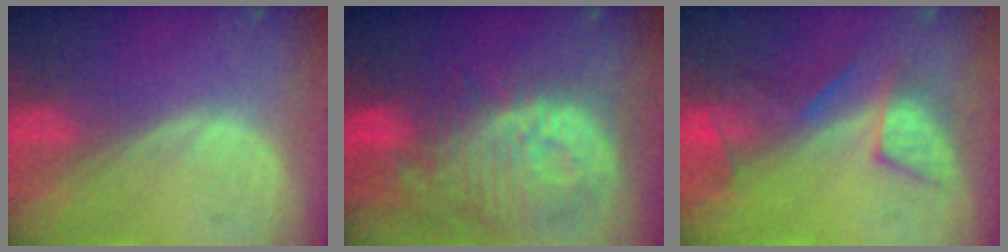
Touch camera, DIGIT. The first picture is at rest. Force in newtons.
{"total": 12.1, "press": 10.9, "slide": 5.2}
{"total": 5.5, "press": 5.4, "slide": 1.1}